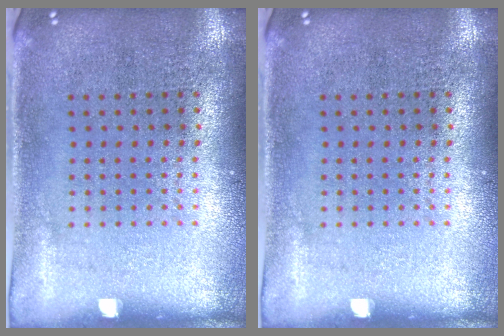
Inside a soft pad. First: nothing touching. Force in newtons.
{"total": 0.0}